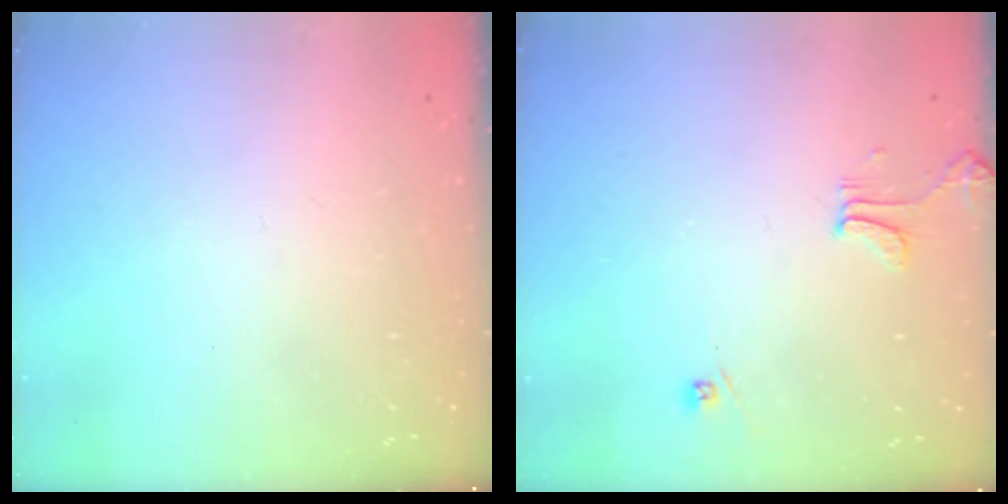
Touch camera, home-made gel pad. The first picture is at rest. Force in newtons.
{"total": 0.6, "press": 0.5, "slide": 0.4}